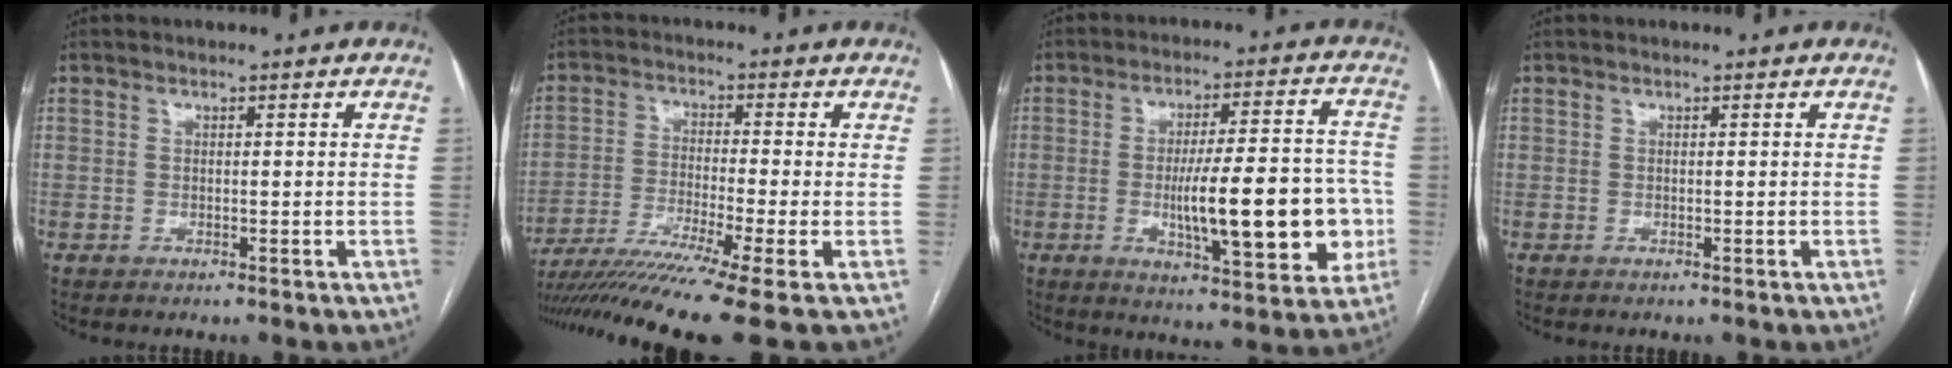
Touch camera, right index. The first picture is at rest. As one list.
[{"total": 13.9, "force": [-10.3, -2.0, 9.1], "torque": [-0.162, -0.033, -0.171]}, {"total": 16.7, "force": [-2.9, 3.7, 16.0], "torque": [-0.238, 0.010, -0.033]}, {"total": 0.0}]